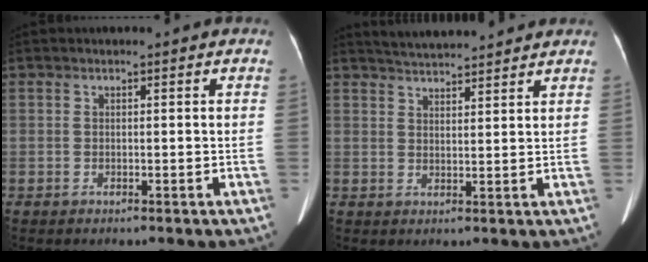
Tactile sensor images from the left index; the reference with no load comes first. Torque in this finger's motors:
{"motor_torque": [0.61, -0.86, -0.06, -0.04]}